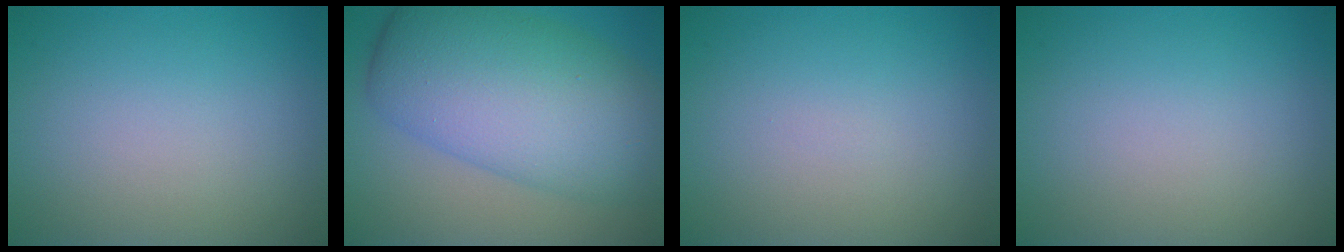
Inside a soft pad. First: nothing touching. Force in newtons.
{"total": 11.2, "press": 11.2, "slide": 0.3}
{"total": 0.0}
{"total": 0.0}